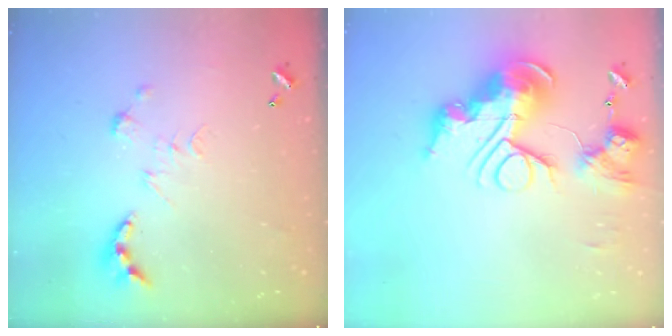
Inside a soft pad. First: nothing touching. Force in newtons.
{"total": 0.7, "press": 0.7, "slide": 0.0}